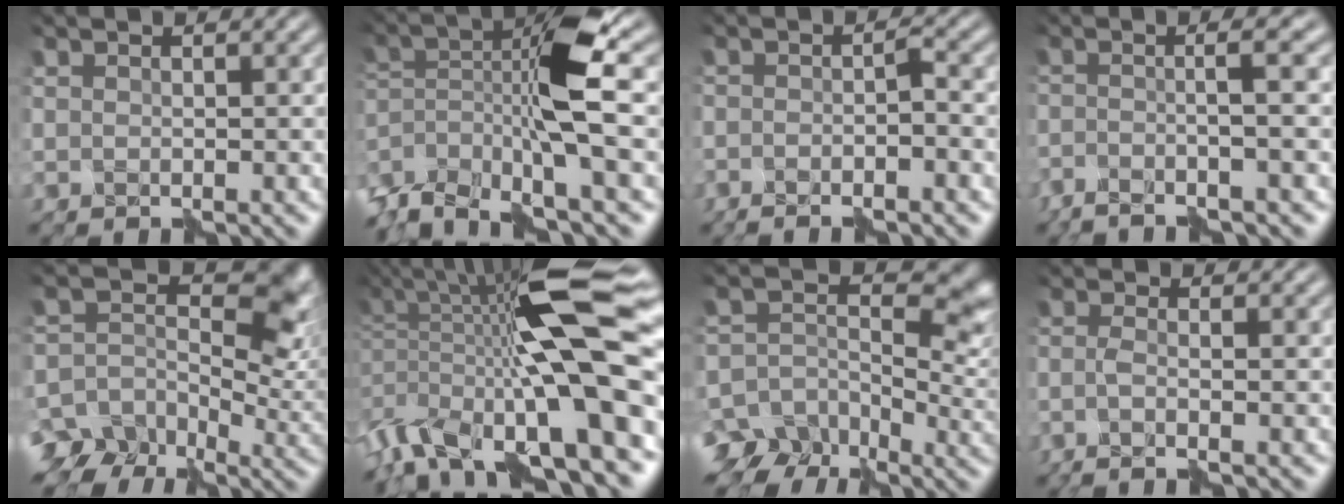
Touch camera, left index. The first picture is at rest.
{"total": 10.1, "force": [-5.1, 2.4, 8.4], "torque": [-0.157, 0.011, -0.108]}
{"total": 1.5, "force": [-0.9, -0.3, 1.2], "torque": [-0.022, 0.006, -0.016]}
{"total": 3.9, "force": [-1.4, 0.1, 3.7], "torque": [-0.040, 0.006, -0.041]}
{"total": 13.6, "force": [-1.8, 10.6, 8.4], "torque": [-0.162, -0.011, -0.022]}
{"total": 17.5, "force": [-1.8, 5.8, 16.4], "torque": [-0.288, 0.011, -0.032]}
{"total": 14.2, "force": [-3.9, 11.0, 8.1], "torque": [-0.159, 0.003, -0.063]}
{"total": 1.5, "force": [-0.6, -0.3, 1.3], "torque": [-0.030, 0.005, -0.015]}